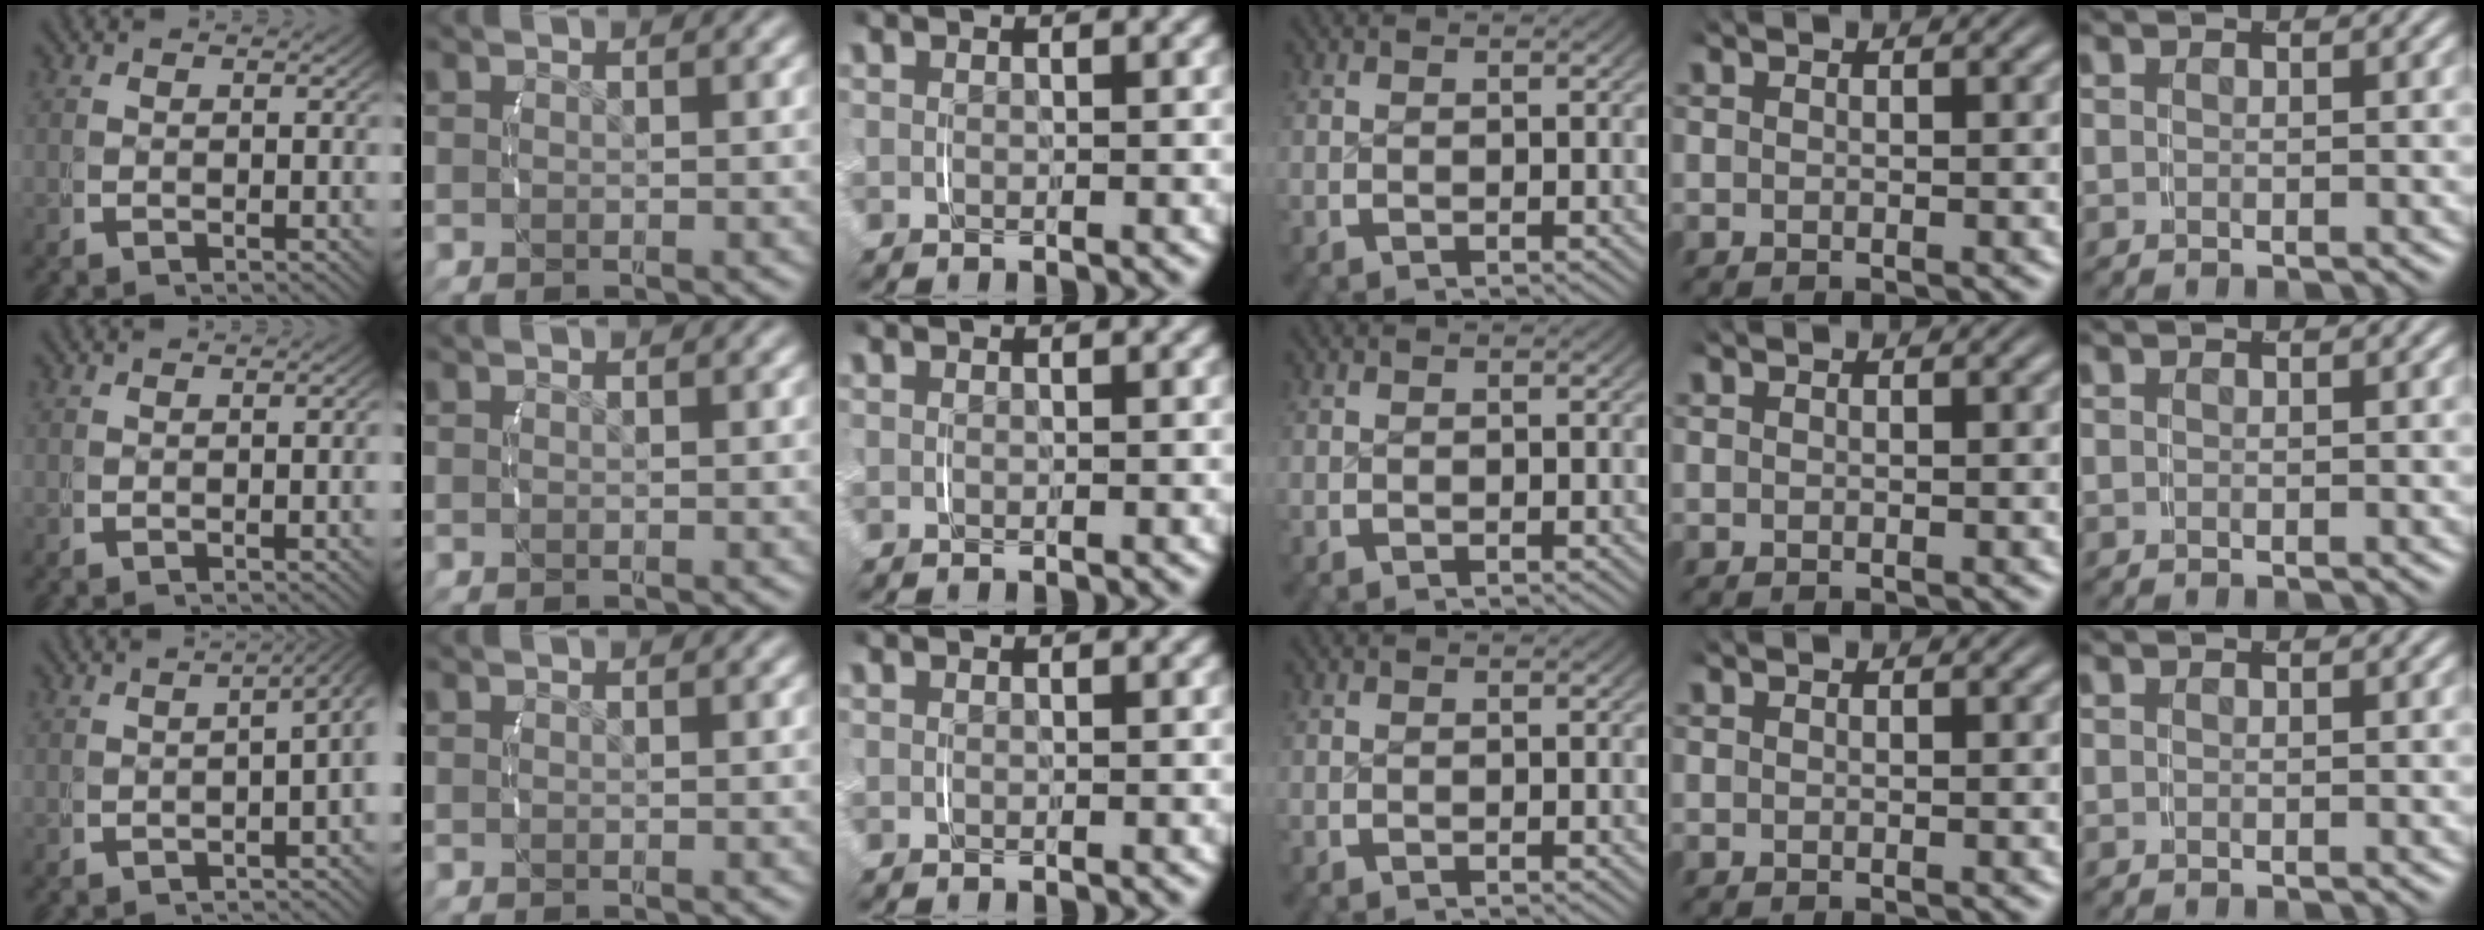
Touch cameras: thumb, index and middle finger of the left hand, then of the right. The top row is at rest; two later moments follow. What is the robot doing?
{"motion": "lift_and_place", "object": "string"}